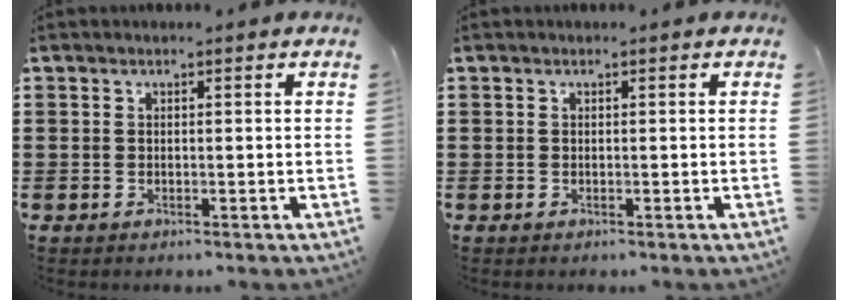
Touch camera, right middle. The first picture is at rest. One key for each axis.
{"total": 0.0}